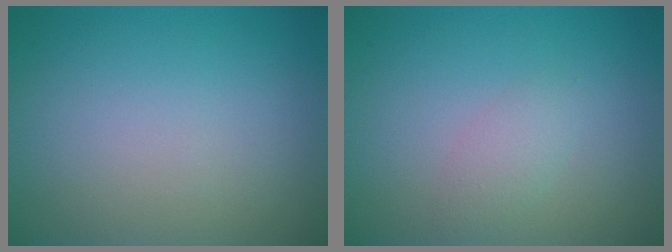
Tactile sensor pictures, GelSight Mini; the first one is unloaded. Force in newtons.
{"total": 1.5, "press": 1.5, "slide": 0.1}